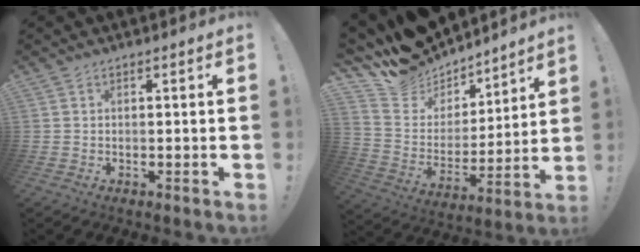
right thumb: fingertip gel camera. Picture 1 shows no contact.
{"total": 12.5, "force": [10.7, 6.4, 1.1], "torque": [-0.043, -0.098, 0.203]}